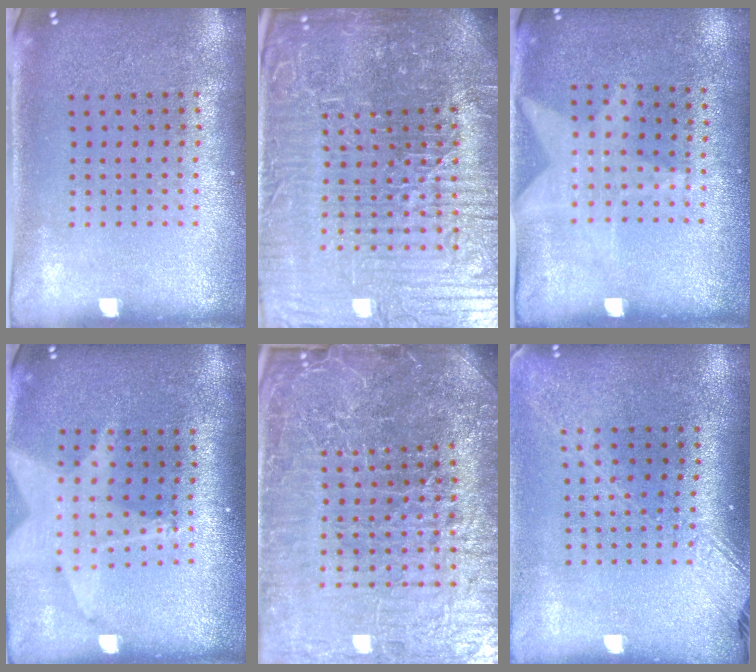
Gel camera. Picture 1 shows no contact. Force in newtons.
{"total": 7.7, "press": 6.9, "slide": 3.4}
{"total": 1.1, "press": 0.9, "slide": 0.7}
{"total": 2.0, "press": 1.5, "slide": 1.3}
{"total": 6.9, "press": 6.1, "slide": 3.2}
{"total": 1.8, "press": 1.4, "slide": 1.0}